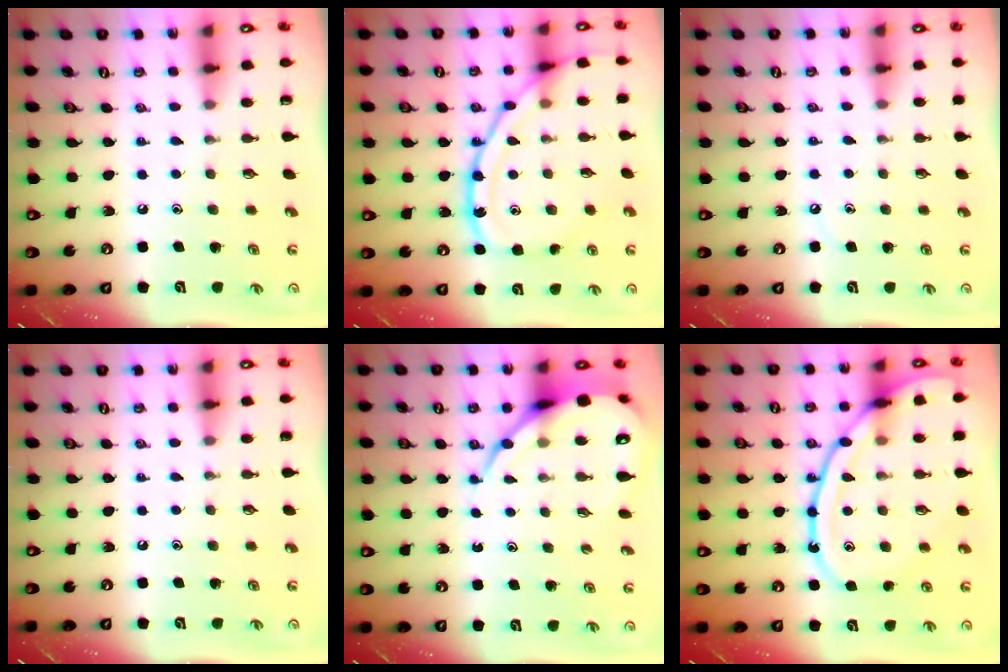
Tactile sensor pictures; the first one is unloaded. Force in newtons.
{"total": 15.3, "press": 15.3, "slide": 0.4}
{"total": 2.5, "press": 2.5, "slide": 0.4}
{"total": 0.0}
{"total": 10.9, "press": 10.9, "slide": 1.3}
{"total": 18.3, "press": 18.2, "slide": 1.8}